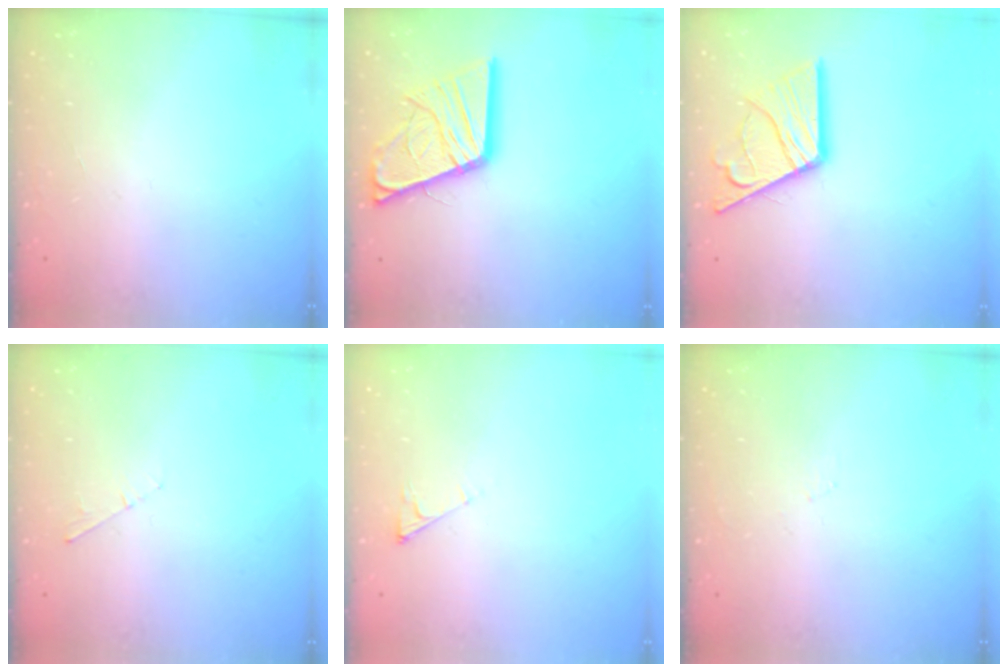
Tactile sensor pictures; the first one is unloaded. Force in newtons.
{"total": 18.4, "press": 18.3, "slide": 2.0}
{"total": 15.9, "press": 15.8, "slide": 1.6}
{"total": 2.8, "press": 2.8, "slide": 0.4}
{"total": 3.7, "press": 3.7, "slide": 0.3}
{"total": 2.7, "press": 2.6, "slide": 0.4}